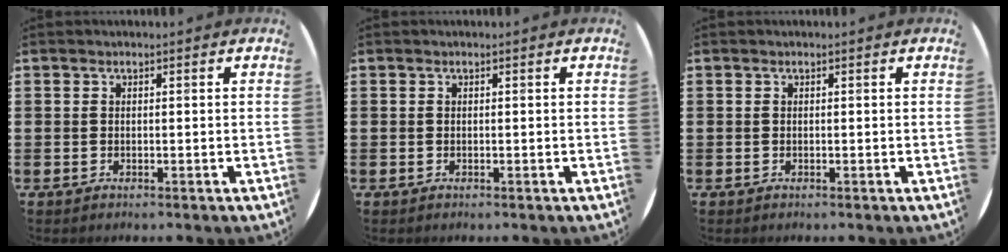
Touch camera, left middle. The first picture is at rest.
{"total": 0.0}
{"total": 0.0}